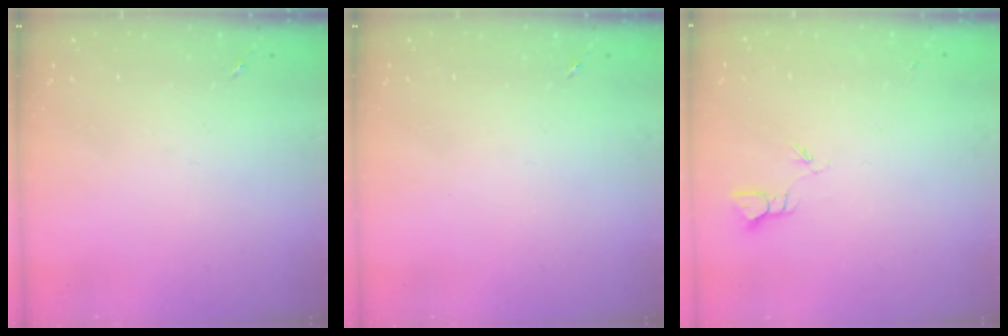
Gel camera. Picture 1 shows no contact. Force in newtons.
{"total": 0.0}
{"total": 2.4, "press": 2.4, "slide": 0.2}